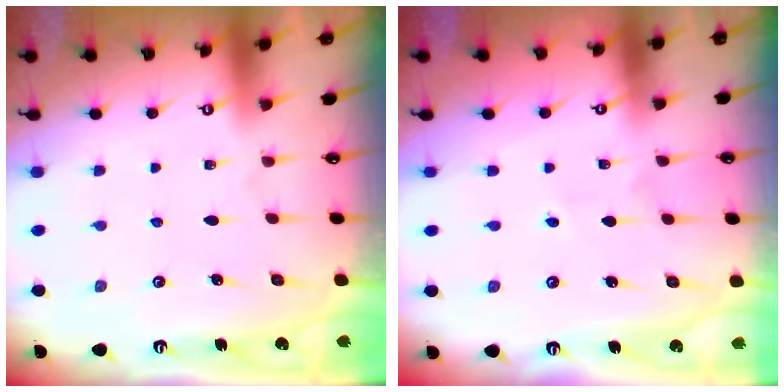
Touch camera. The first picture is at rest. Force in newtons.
{"total": 2.3, "press": 2.2, "slide": 0.7}